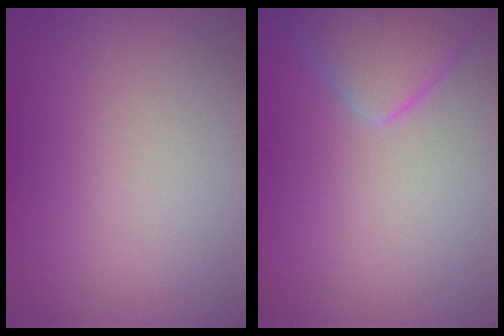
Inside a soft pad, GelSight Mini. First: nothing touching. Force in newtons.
{"total": 4.7, "press": 4.7, "slide": 0.3}